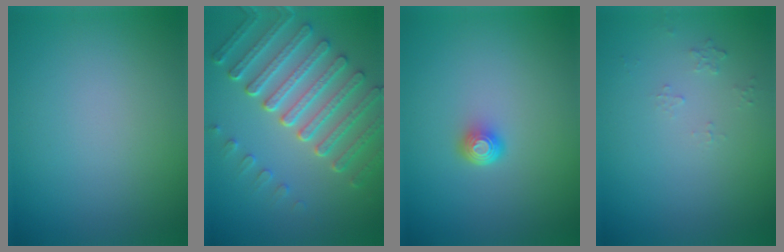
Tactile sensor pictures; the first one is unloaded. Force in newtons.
{"total": 7.3, "press": 5.5, "slide": 4.8}
{"total": 1.7, "press": 1.2, "slide": 1.2}
{"total": 0.6, "press": 0.4, "slide": 0.5}